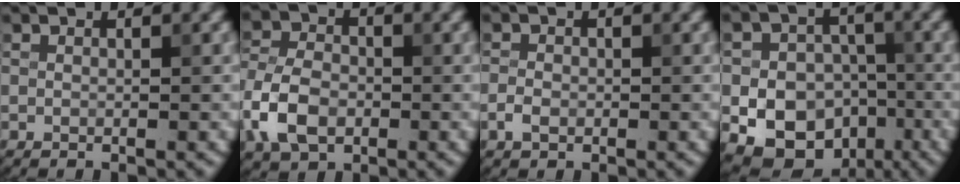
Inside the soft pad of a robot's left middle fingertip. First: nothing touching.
{"total": 6.1, "force": [-2.2, 4.1, 3.9], "torque": [-0.086, 0.002, -0.052]}
{"total": 1.6, "force": [-0.6, 1.2, 0.9], "torque": [-0.017, 0.001, -0.016]}
{"total": 12.2, "force": [-4.8, 10.0, 5.2], "torque": [-0.052, -0.035, -0.094]}